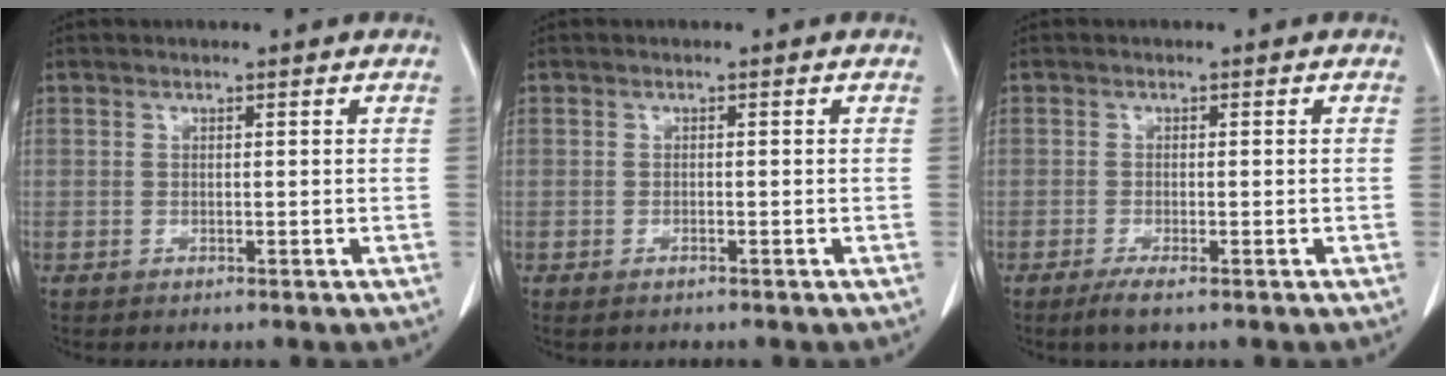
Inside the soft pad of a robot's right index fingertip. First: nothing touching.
{"total": 0.7, "force": [-0.5, 0.2, 0.4], "torque": [-0.009, -0.002, -0.007]}
{"total": 2.4, "force": [-1.5, 0.2, 1.8], "torque": [-0.033, -0.006, -0.028]}